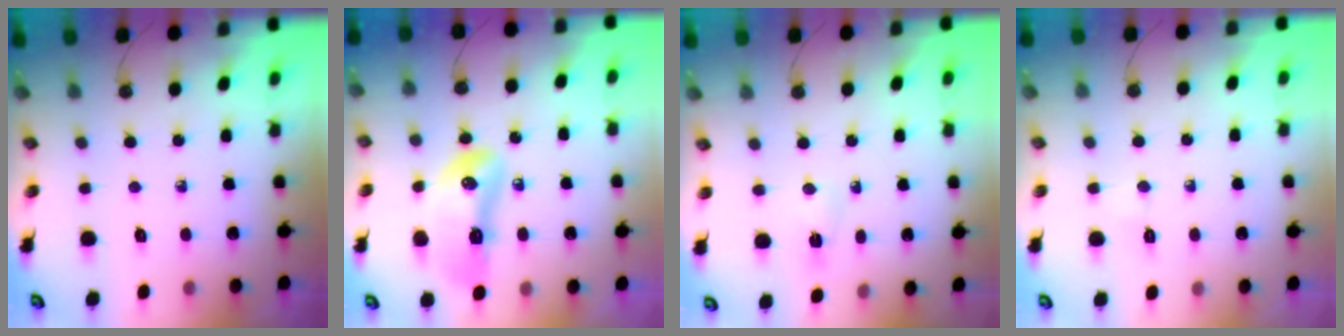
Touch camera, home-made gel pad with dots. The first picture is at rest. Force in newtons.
{"total": 12.6, "press": 12.6, "slide": 1.3}
{"total": 2.3, "press": 2.3, "slide": 0.3}
{"total": 2.6, "press": 2.5, "slide": 0.5}